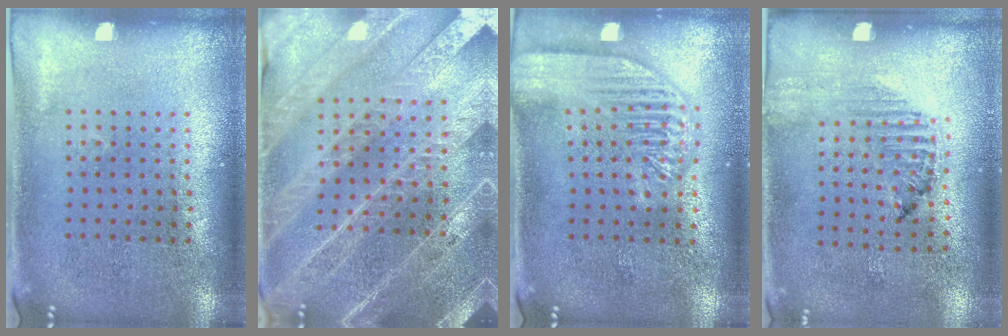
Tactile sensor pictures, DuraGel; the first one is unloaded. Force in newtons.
{"total": 4.3, "press": 3.9, "slide": 1.8}
{"total": 2.5, "press": 2.5, "slide": 0.2}
{"total": 1.2, "press": 1.1, "slide": 0.4}